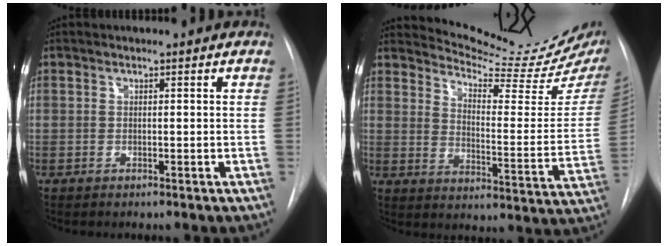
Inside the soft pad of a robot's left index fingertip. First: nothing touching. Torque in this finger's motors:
{"motor_torque": [0.87, -1.27, -0.26, -0.05]}